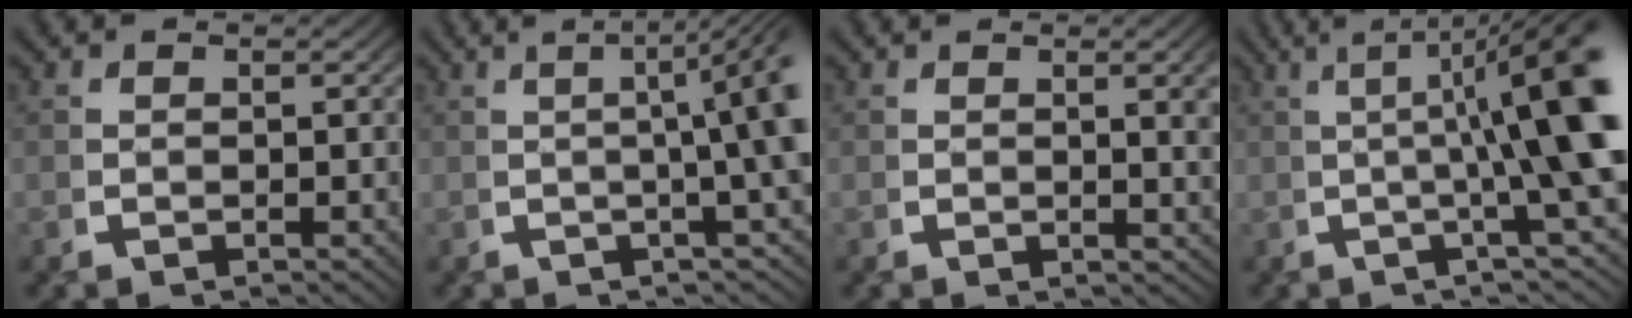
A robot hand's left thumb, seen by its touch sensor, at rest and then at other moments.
{"total": 9.9, "force": [1.9, 4.0, 8.8], "torque": [-0.100, 0.033, 0.007]}
{"total": 2.8, "force": [0.7, 0.5, 2.7], "torque": [-0.034, -0.003, 0.011]}
{"total": 11.9, "force": [1.8, 4.6, 10.8], "torque": [-0.137, 0.004, 0.015]}